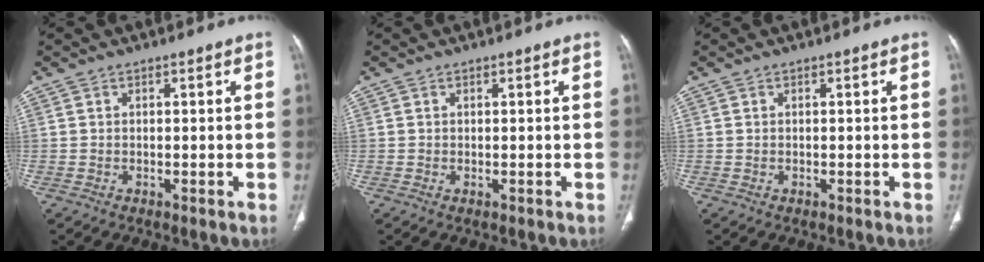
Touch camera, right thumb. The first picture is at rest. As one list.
[{"total": 0.0}, {"total": 0.0}]